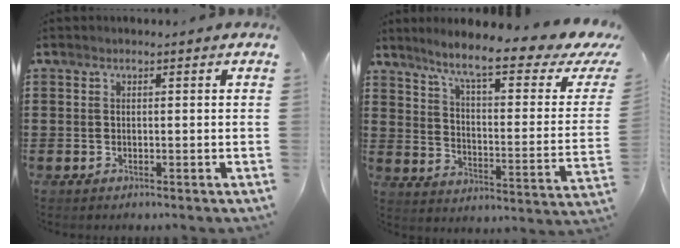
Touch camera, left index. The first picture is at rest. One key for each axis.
{"total": 9.2, "fx": 6.6, "fy": 0.3, "fz": 6.4, "tx": -0.129, "ty": -0.048, "tz": 0.099}